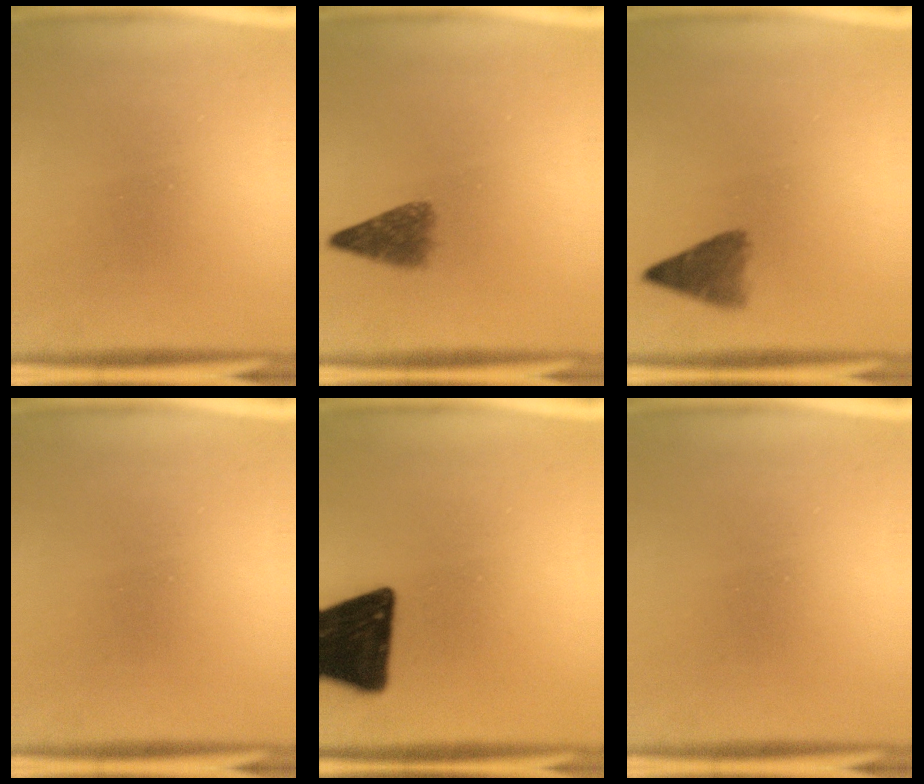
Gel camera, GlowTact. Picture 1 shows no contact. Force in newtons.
{"total": 4.1}
{"total": 4.6}
{"total": 0.0}
{"total": 18.4}
{"total": 0.0}